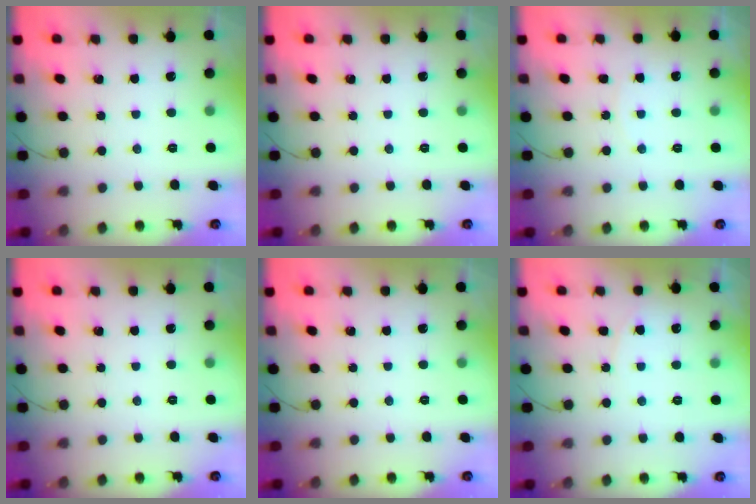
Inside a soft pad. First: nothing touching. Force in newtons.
{"total": 0.0}
{"total": 4.8, "press": 4.8, "slide": 0.6}
{"total": 0.0}
{"total": 0.0}
{"total": 3.8, "press": 3.8, "slide": 0.4}